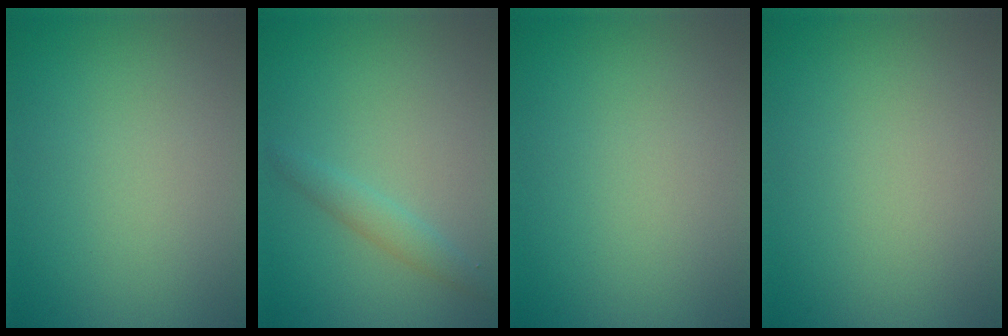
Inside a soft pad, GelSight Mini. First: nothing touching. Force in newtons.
{"total": 1.6, "press": 1.6, "slide": 0.1}
{"total": 0.0}
{"total": 0.0}